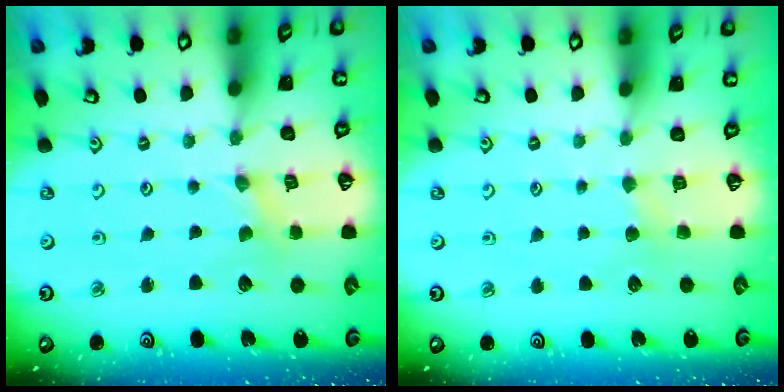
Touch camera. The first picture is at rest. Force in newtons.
{"total": 2.4, "press": 2.3, "slide": 0.4}